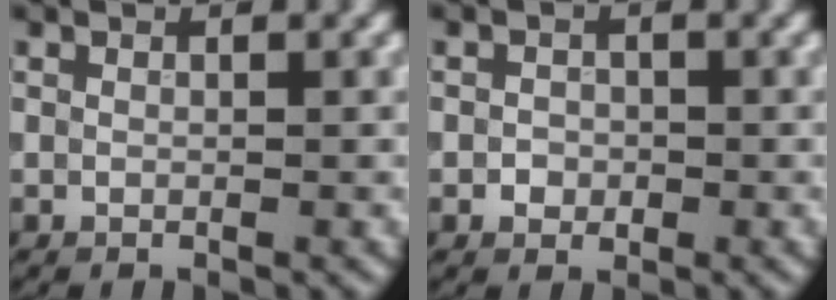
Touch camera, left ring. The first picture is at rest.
{"total": 1.3, "force": [-0.4, 1.1, 0.5], "torque": [-0.003, 0.000, -0.010]}